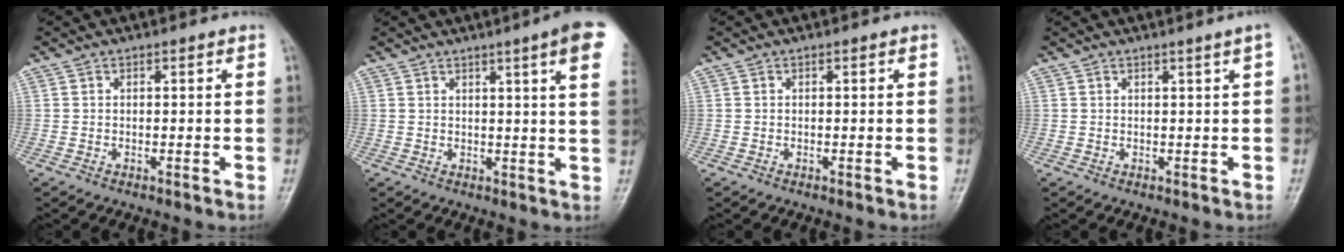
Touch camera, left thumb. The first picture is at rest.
{"total": 9.8, "force": [5.0, 0.3, 8.5], "torque": [-0.100, -0.011, 0.049]}
{"total": 0.0}
{"total": 1.5, "force": [0.6, -0.2, 1.4], "torque": [-0.019, 0.002, 0.007]}